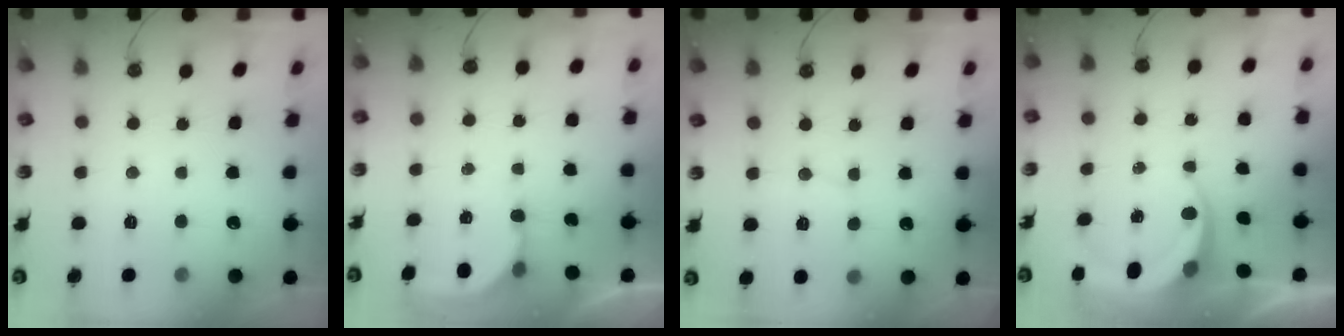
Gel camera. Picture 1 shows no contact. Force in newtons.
{"total": 2.9, "press": 2.9, "slide": 0.2}
{"total": 5.3, "press": 5.3, "slide": 0.6}
{"total": 5.6, "press": 5.6, "slide": 0.4}